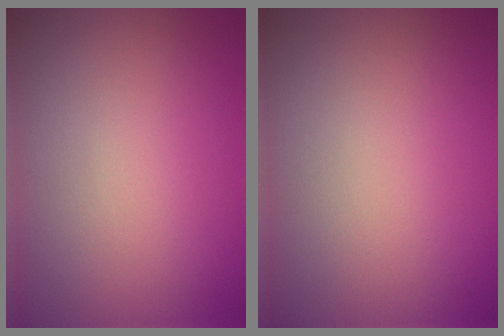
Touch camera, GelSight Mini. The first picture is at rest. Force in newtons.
{"total": 0.0}